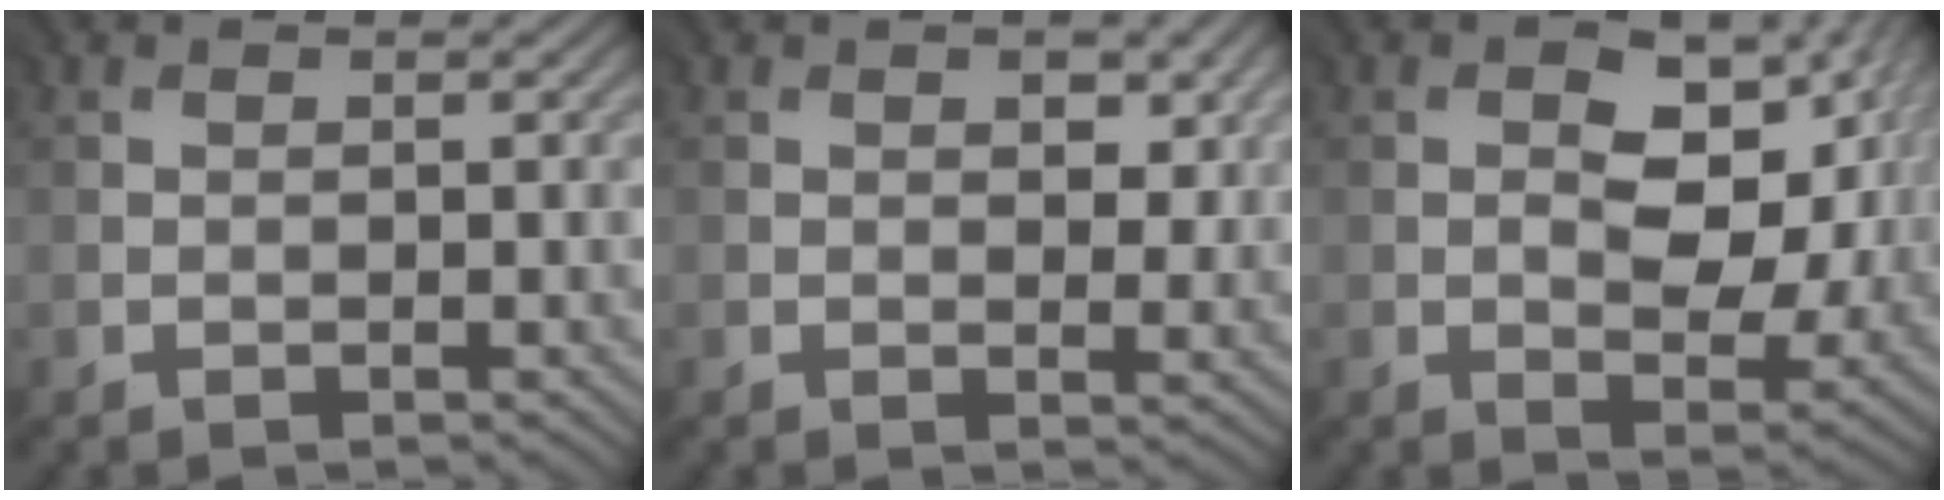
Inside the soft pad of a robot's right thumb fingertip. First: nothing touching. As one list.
[{"total": 3.6, "force": [1.2, 2.0, 2.7], "torque": [-0.037, -0.006, 0.023]}, {"total": 9.4, "force": [1.5, 5.6, 7.3], "torque": [-0.123, -0.009, 0.030]}]